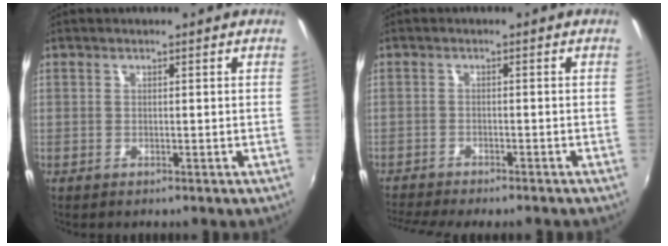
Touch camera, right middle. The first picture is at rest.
{"total": 7.2, "force": [-6.5, 0.5, 3.0], "torque": [-0.076, -0.022, -0.104]}